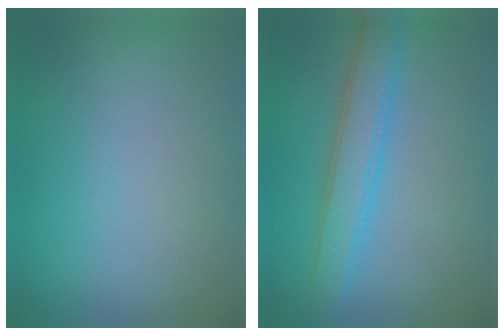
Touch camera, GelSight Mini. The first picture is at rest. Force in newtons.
{"total": 3.8, "press": 3.8, "slide": 0.0}